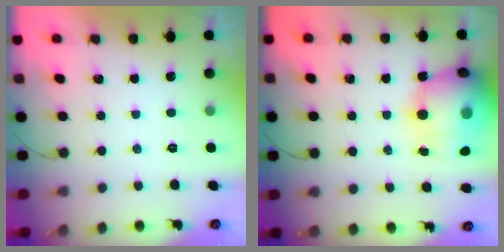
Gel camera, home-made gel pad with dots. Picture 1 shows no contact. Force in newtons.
{"total": 24.2, "press": 23.7, "slide": 5.0}